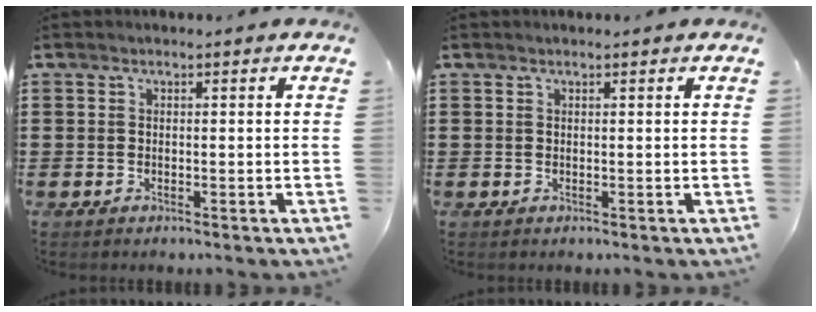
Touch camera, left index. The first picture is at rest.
{"total": 0.0}